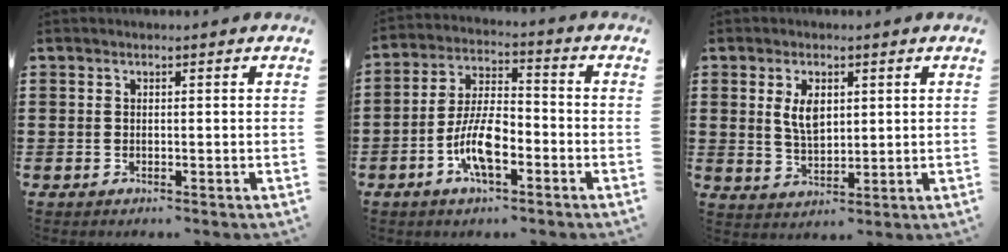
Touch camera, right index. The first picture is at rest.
{"total": 8.7, "force": [-3.5, 3.1, 7.3], "torque": [-0.167, -0.006, -0.072]}
{"total": 4.7, "force": [1.4, 2.5, 3.7], "torque": [-0.072, 0.006, 0.021]}